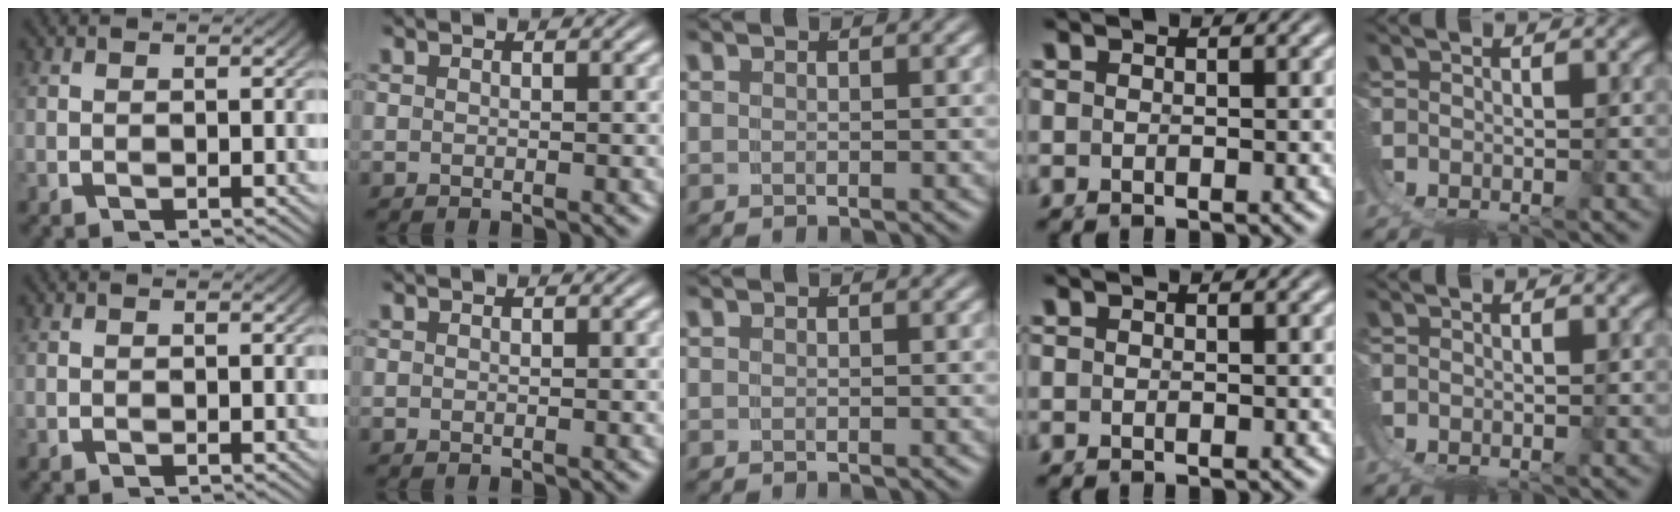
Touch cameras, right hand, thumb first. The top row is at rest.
{}